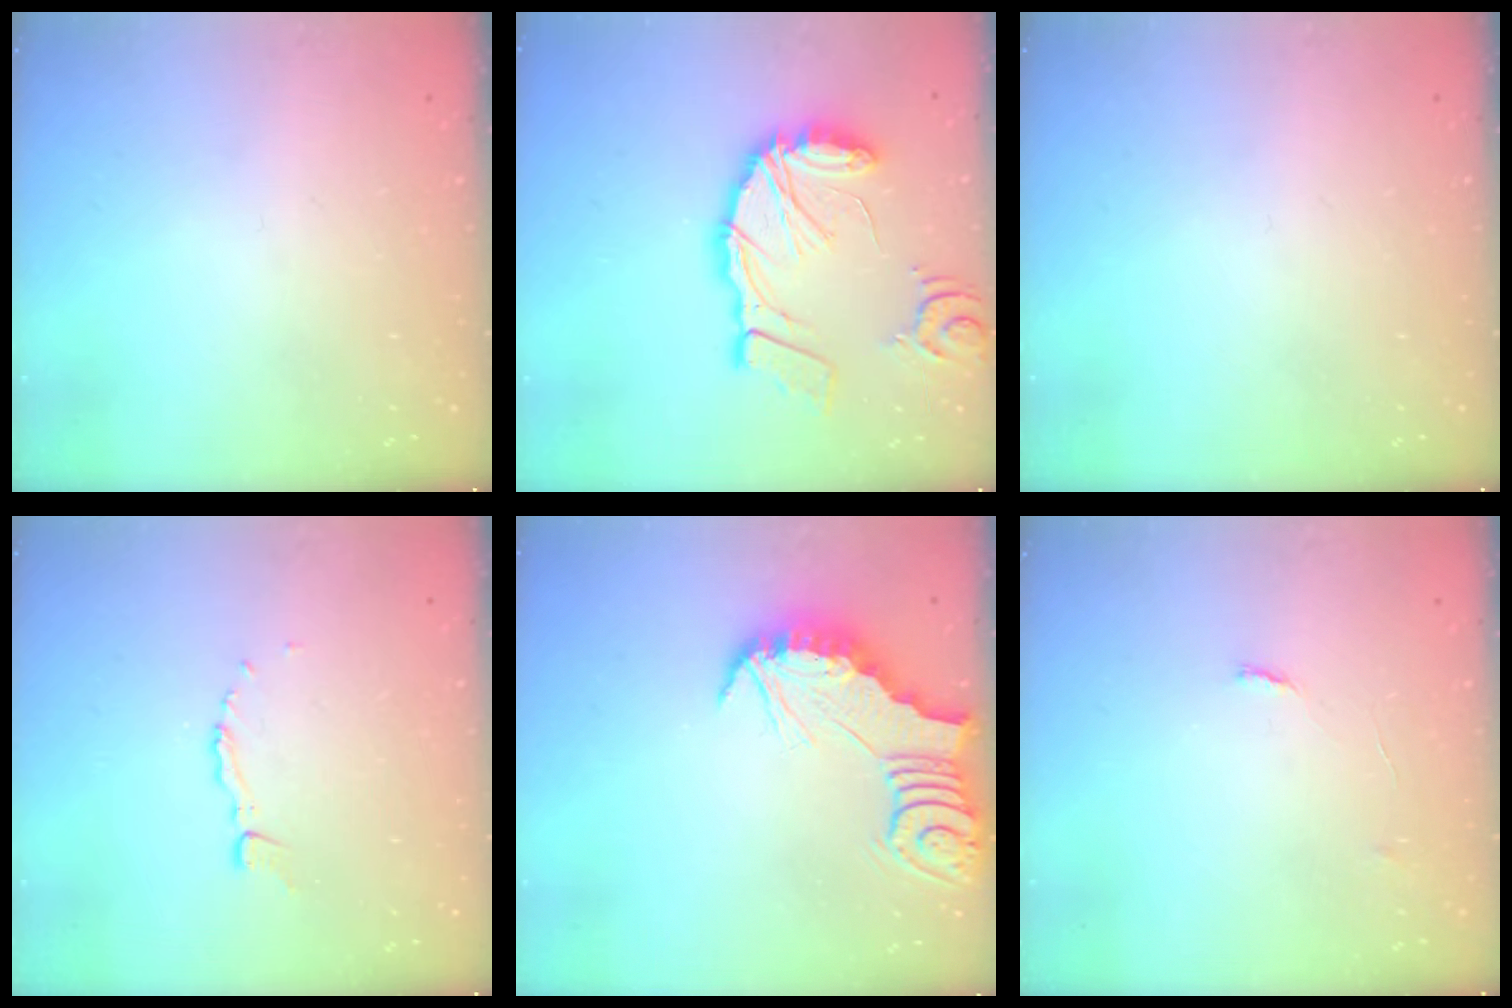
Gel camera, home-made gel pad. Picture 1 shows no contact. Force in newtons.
{"total": 17.5, "press": 17.4, "slide": 1.8}
{"total": 0.0}
{"total": 3.9, "press": 3.9, "slide": 0.5}
{"total": 2.3, "press": 2.3, "slide": 0.3}
{"total": 4.4, "press": 4.4, "slide": 0.3}